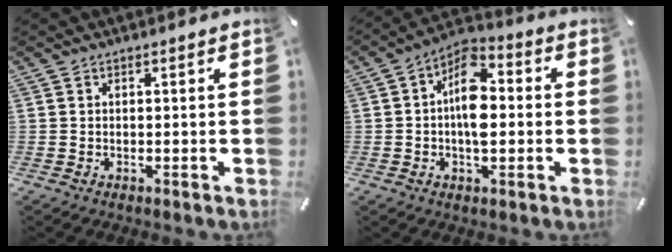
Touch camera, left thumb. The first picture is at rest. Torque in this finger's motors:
{"motor_torque": [1.30, 1.30, 1.13, -0.17, 0.25]}